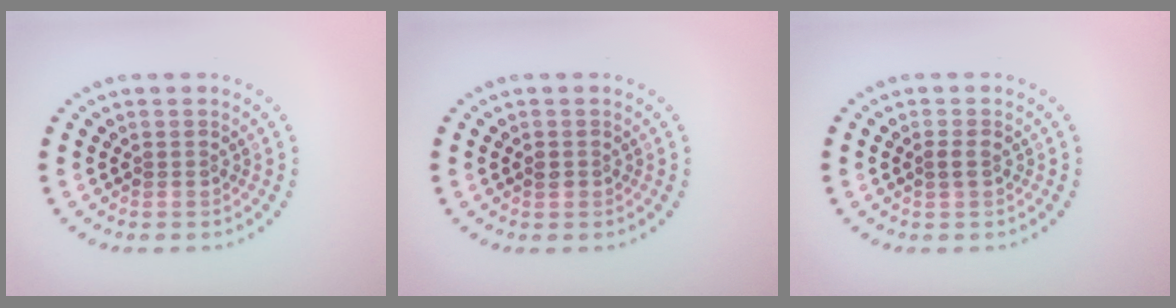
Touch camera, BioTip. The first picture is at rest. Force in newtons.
{"total": 0.9, "press": 0.8, "slide": 0.1}
{"total": 1.1, "press": 1.1, "slide": 0.2}